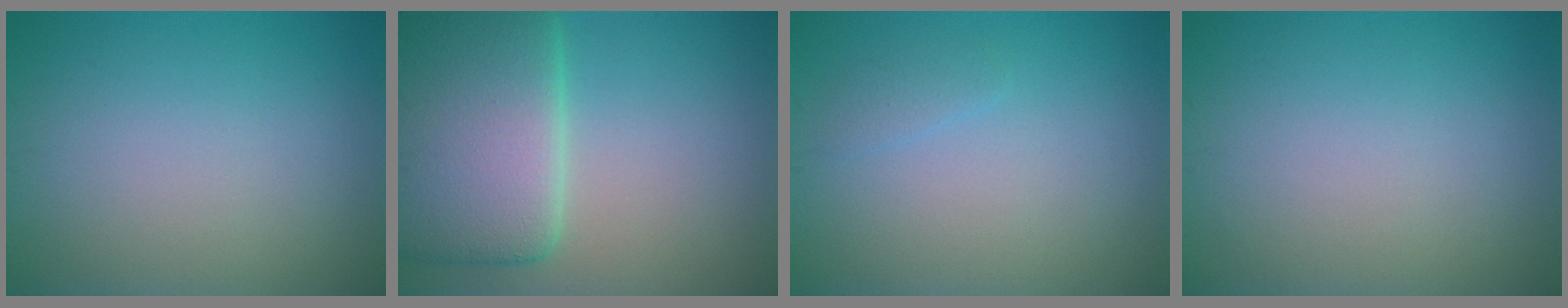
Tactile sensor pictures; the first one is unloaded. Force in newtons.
{"total": 11.4, "press": 11.4, "slide": 0.5}
{"total": 0.9, "press": 0.9, "slide": 0.1}
{"total": 0.0}